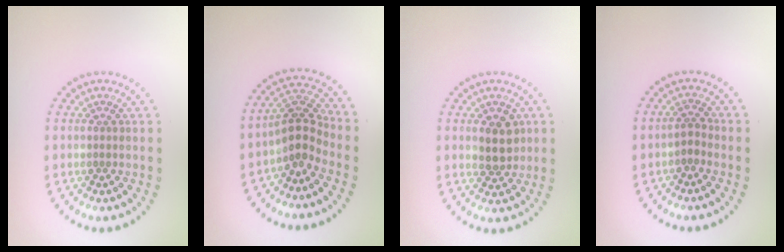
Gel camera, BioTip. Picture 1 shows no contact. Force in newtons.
{"total": 3.5, "press": 3.0, "slide": 1.9}
{"total": 2.8, "press": 2.8, "slide": 0.5}
{"total": 1.4, "press": 1.0, "slide": 1.0}